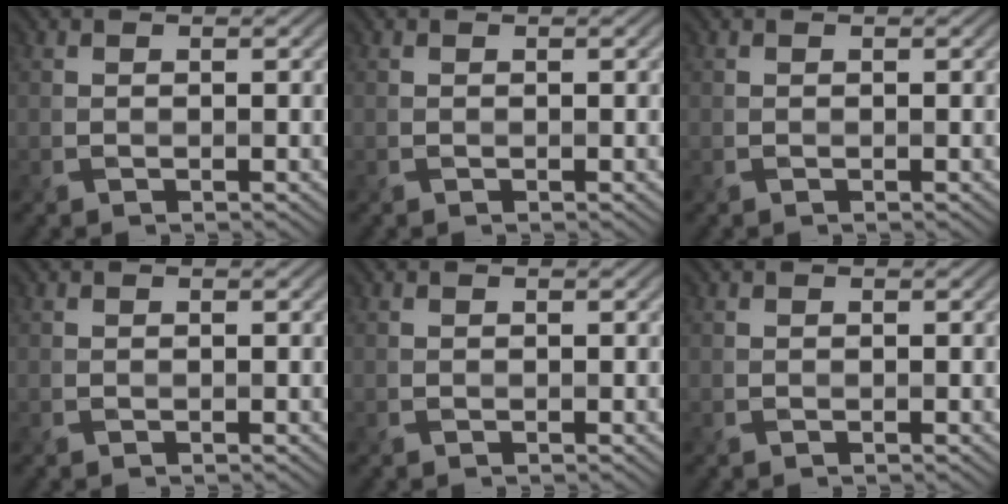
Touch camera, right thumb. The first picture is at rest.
{"total": 0.0}
{"total": 0.0}
{"total": 0.0}
{"total": 0.0}
{"total": 0.0}